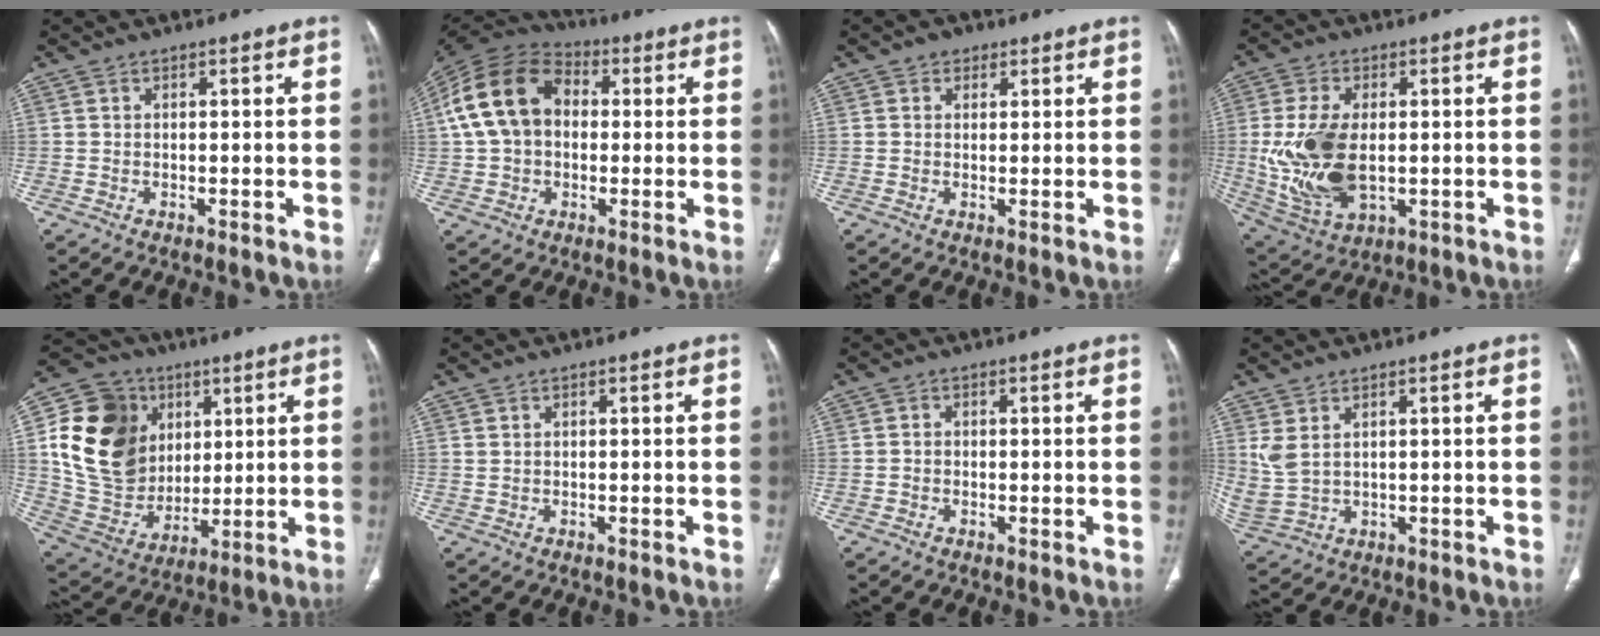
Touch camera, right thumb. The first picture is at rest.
{"total": 15.9, "force": [1.8, 11.8, 10.6], "torque": [-0.191, 0.035, 0.023]}
{"total": 2.5, "force": [1.2, 2.0, 0.8], "torque": [0.006, -0.002, 0.013]}
{"total": 15.4, "force": [-0.4, 8.8, 12.6], "torque": [-0.257, -0.010, 0.010]}
{"total": 22.5, "force": [5.8, 17.7, 12.5], "torque": [-0.221, 0.002, 0.124]}
{"total": 0.0}
{"total": 0.7, "force": [-0.2, 0.7, 0.2], "torque": [-0.001, 0.003, -0.004]}
{"total": 5.3, "force": [1.9, 3.0, 4.0], "torque": [-0.098, -0.004, 0.056]}